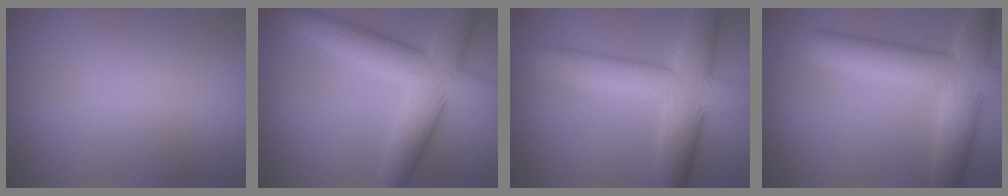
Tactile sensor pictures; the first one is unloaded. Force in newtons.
{"total": 7.9, "press": 7.9, "slide": 0.3}
{"total": 8.9, "press": 8.8, "slide": 0.3}
{"total": 7.7, "press": 7.7, "slide": 0.4}